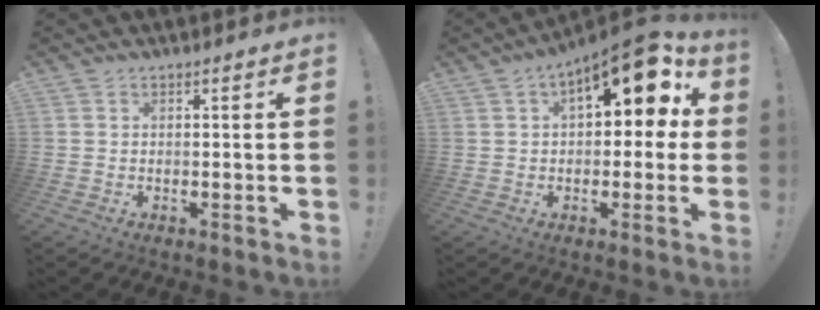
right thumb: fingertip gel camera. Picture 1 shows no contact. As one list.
[{"total": 12.7, "force": [5.4, 5.8, 10.0], "torque": [-0.129, -0.032, 0.090]}]